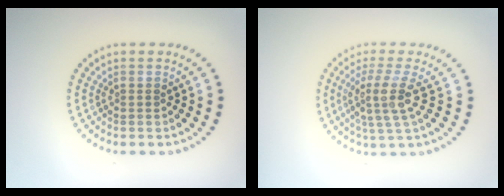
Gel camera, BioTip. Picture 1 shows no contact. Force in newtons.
{"total": 3.7, "press": 2.8, "slide": 2.4}